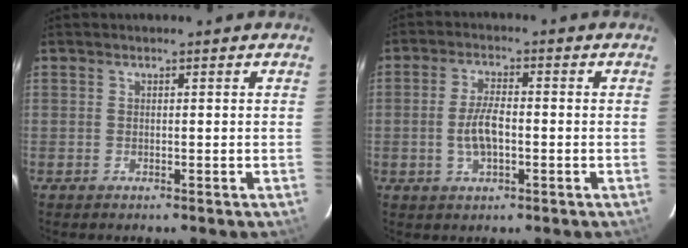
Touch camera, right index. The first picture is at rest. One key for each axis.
{"total": 5.7, "fx": -1.1, "fy": 2.3, "fz": 5.1, "tx": -0.101, "ty": 0.002, "tz": -0.016}